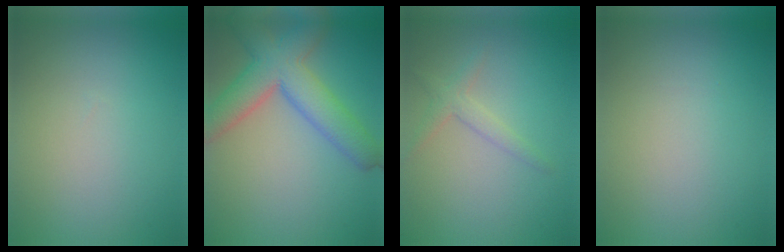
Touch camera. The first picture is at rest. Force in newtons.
{"total": 7.3, "press": 7.3, "slide": 0.4}
{"total": 1.8, "press": 1.8, "slide": 0.1}
{"total": 0.0}